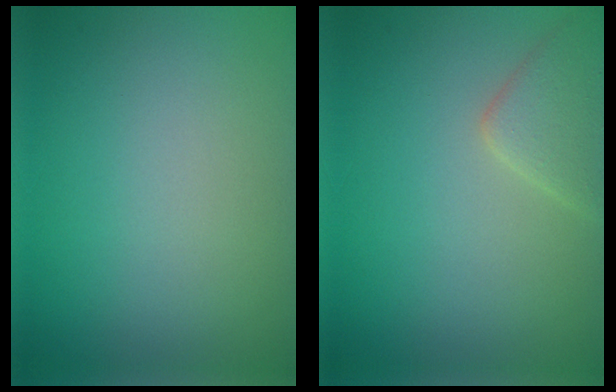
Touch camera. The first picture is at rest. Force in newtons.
{"total": 2.9, "press": 2.9, "slide": 0.2}